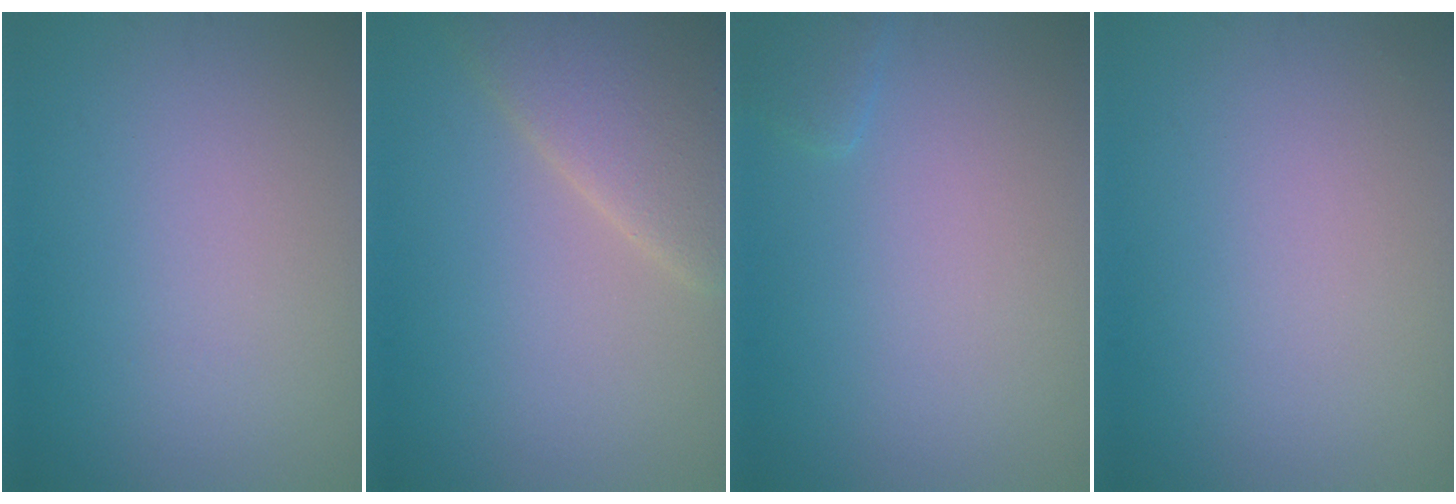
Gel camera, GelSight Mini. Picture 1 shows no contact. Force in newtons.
{"total": 5.8, "press": 5.7, "slide": 0.5}
{"total": 1.0, "press": 1.0, "slide": 0.1}
{"total": 0.0}